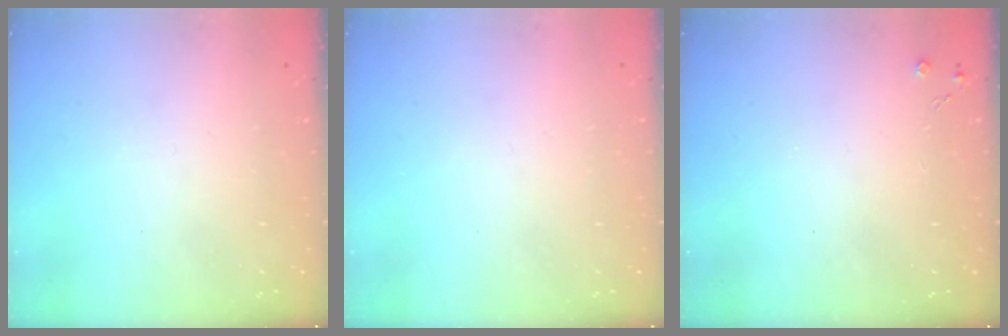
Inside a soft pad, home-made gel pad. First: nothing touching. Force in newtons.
{"total": 0.0}
{"total": 2.5, "press": 2.5, "slide": 0.5}